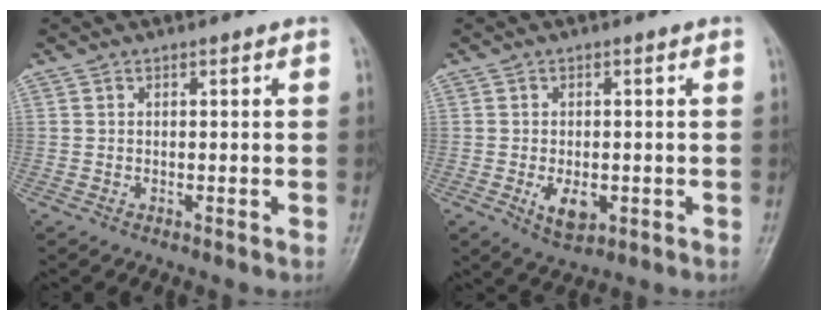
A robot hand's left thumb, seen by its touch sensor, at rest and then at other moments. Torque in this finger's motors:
{"motor_torque": [0.77, 0.89, 0.76, 0.41, 0.02]}